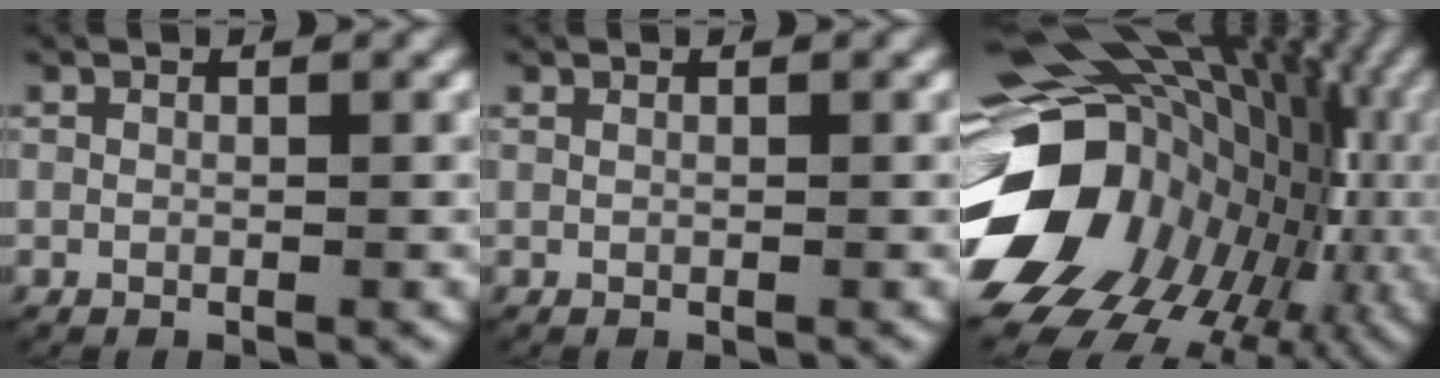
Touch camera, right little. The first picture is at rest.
{"total": 0.0}
{"total": 24.1, "force": [0.0, 17.0, 17.1], "torque": [-0.282, -0.029, 0.004]}